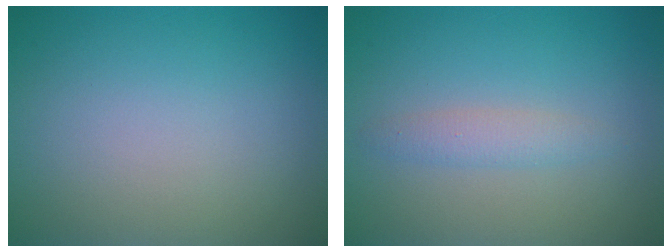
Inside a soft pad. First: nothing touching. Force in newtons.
{"total": 1.6, "press": 1.6, "slide": 0.0}